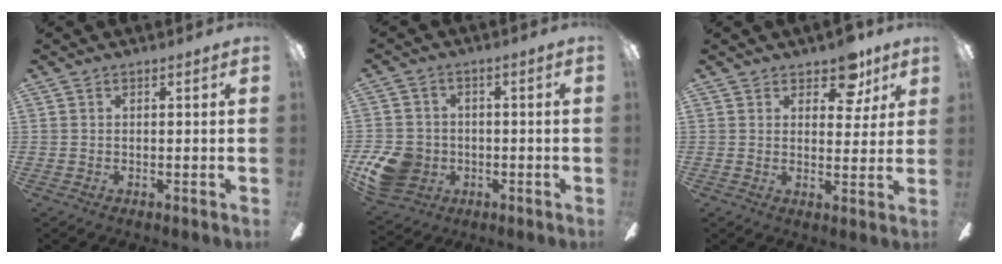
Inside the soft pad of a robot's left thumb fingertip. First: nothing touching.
{"total": 10.2, "force": [-3.2, 8.6, 4.3], "torque": [-0.100, 0.024, -0.058]}
{"total": 8.4, "force": [5.5, 4.7, 4.1], "torque": [-0.040, -0.022, 0.095]}